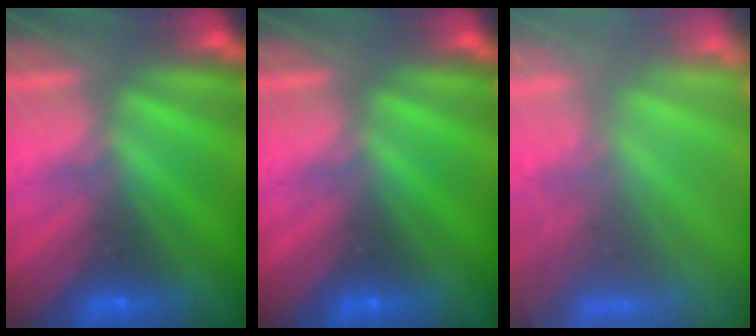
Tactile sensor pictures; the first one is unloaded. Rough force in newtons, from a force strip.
{"total": 0.0}
{"total": 7.1}